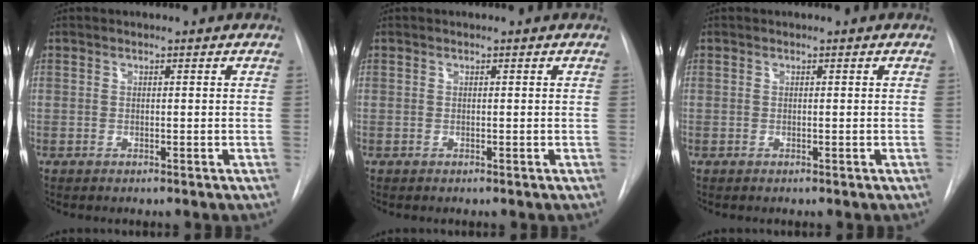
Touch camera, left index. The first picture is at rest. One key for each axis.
{"total": 0.0}
{"total": 0.0}